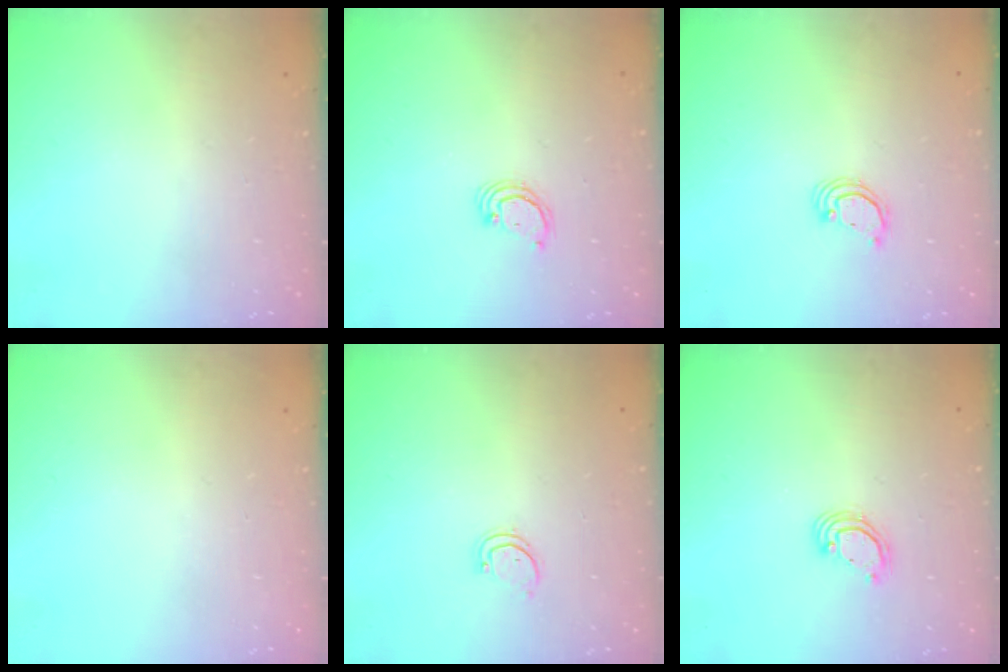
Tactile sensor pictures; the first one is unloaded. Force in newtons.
{"total": 3.1, "press": 3.1, "slide": 0.2}
{"total": 2.2, "press": 2.2, "slide": 0.2}
{"total": 0.0}
{"total": 1.7, "press": 1.7, "slide": 0.3}
{"total": 3.8, "press": 3.8, "slide": 0.1}